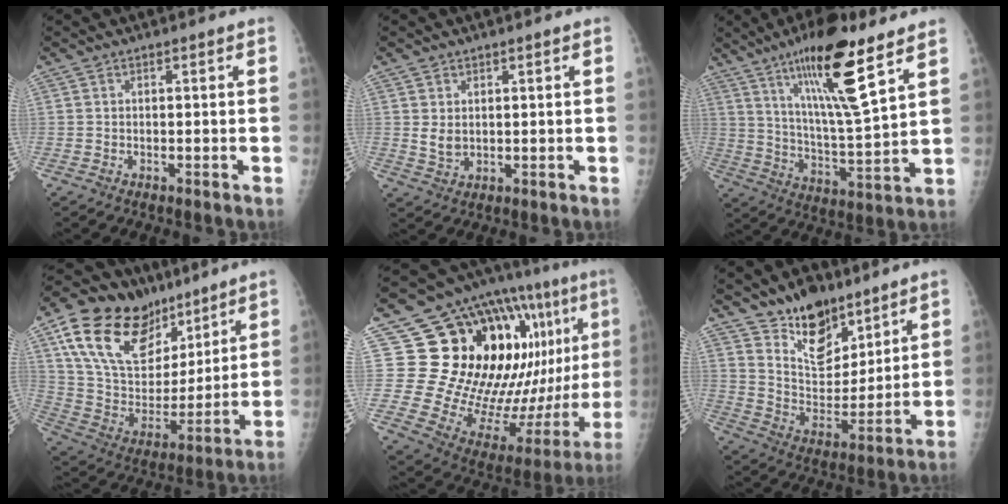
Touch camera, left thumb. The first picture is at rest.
{"total": 2.9, "force": [0.9, 2.3, 1.6], "torque": [-0.018, -0.010, 0.023]}
{"total": 17.2, "force": [10.2, 2.7, 13.6], "torque": [-0.226, -0.059, 0.181]}
{"total": 25.5, "force": [14.6, 14.8, 14.6], "torque": [-0.229, -0.026, 0.263]}
{"total": 32.1, "force": [9.1, 13.6, 27.6], "torque": [-0.363, -0.010, 0.162]}
{"total": 13.6, "force": [9.9, 7.1, 5.9], "torque": [-0.054, -0.077, 0.181]}